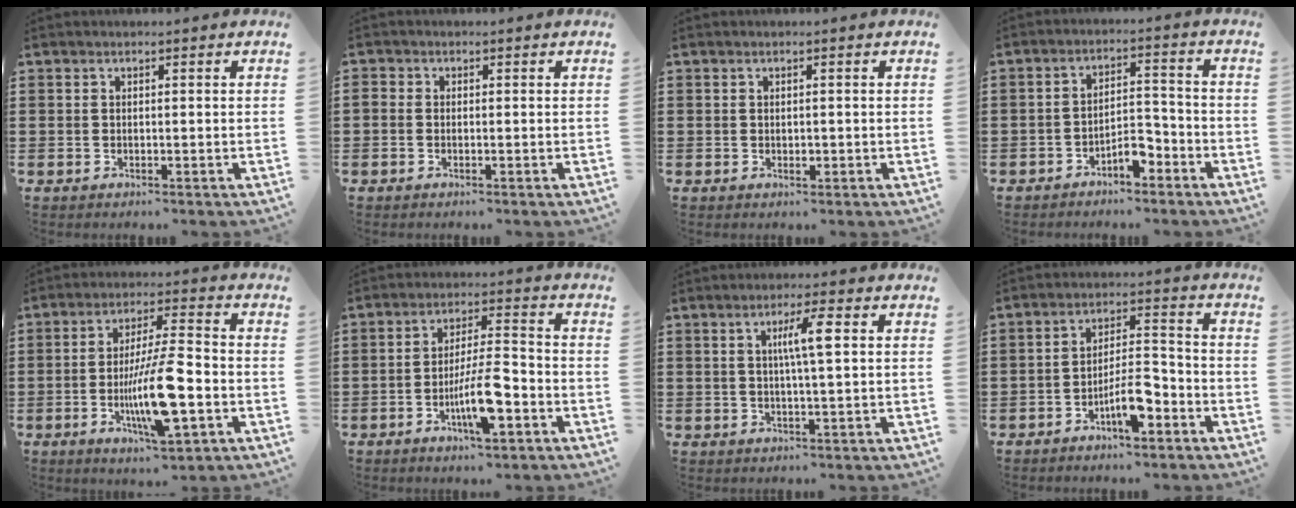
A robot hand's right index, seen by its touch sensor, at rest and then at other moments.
{"total": 0.8, "force": [-0.3, 0.6, 0.2], "torque": [-0.004, 0.002, -0.007]}
{"total": 0.8, "force": [-0.1, 0.5, 0.6], "torque": [-0.012, 0.000, -0.001]}
{"total": 4.7, "force": [-3.4, 1.7, 2.8], "torque": [-0.046, 0.013, -0.064]}
{"total": 13.0, "force": [-3.5, 2.9, 12.2], "torque": [-0.235, -0.008, -0.066]}
{"total": 8.9, "force": [-3.5, 2.2, 7.9], "torque": [-0.154, -0.002, -0.065]}
{"total": 5.1, "force": [1.1, 0.5, 5.0], "torque": [-0.096, 0.005, 0.013]}
{"total": 7.5, "force": [-4.0, 2.5, 5.8], "torque": [-0.113, 0.005, -0.073]}